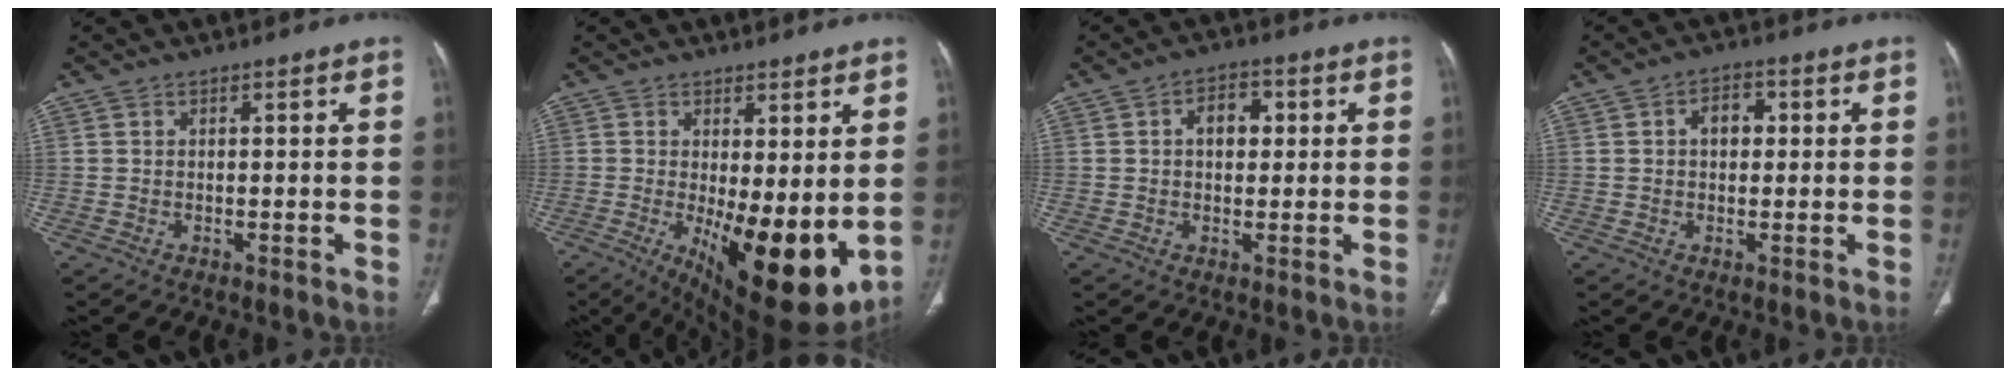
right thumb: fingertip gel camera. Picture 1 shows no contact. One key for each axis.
{"total": 16.0, "fx": -1.9, "fy": 6.0, "fz": 14.8, "tx": -0.219, "ty": -0.039, "tz": -0.006}
{"total": 5.5, "fx": 1.1, "fy": 3.6, "fz": 4.0, "tx": -0.046, "ty": 0.009, "tz": 0.013}
{"total": 3.5, "fx": 0.7, "fy": 2.3, "fz": 2.6, "tx": -0.034, "ty": 0.007, "tz": 0.010}